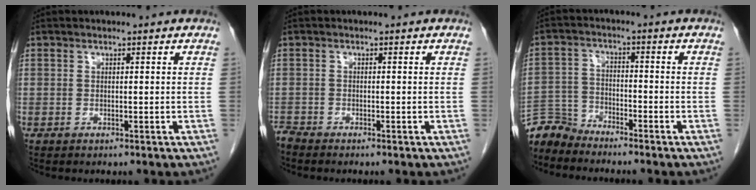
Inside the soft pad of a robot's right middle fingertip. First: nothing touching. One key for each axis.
{"total": 1.1, "fx": -1.1, "fy": -0.1, "fz": -0.1, "tx": -0.001, "ty": -0.006, "tz": -0.022}
{"total": 5.1, "fx": -5.0, "fy": 0.6, "fz": -0.4, "tx": 0.006, "ty": -0.004, "tz": -0.099}